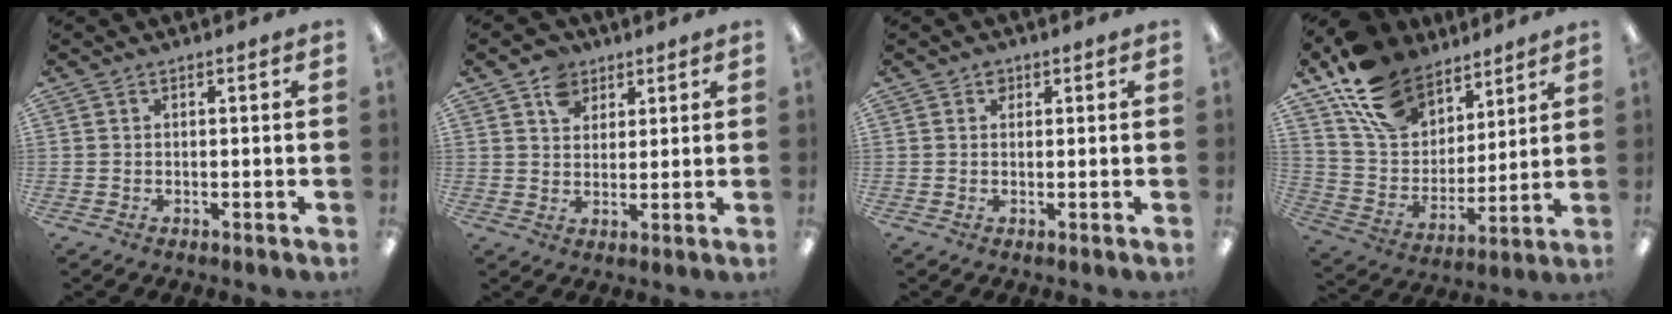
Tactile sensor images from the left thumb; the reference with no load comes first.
{"total": 6.7, "force": [4.0, 5.1, 1.7], "torque": [-0.023, -0.010, 0.072]}
{"total": 1.6, "force": [0.9, 1.2, 0.5], "torque": [-0.004, -0.001, 0.015]}
{"total": 17.9, "force": [12.1, 11.0, 7.3], "torque": [-0.145, -0.064, 0.232]}